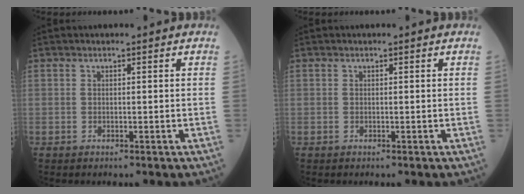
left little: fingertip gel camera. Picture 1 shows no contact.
{"total": 0.0}